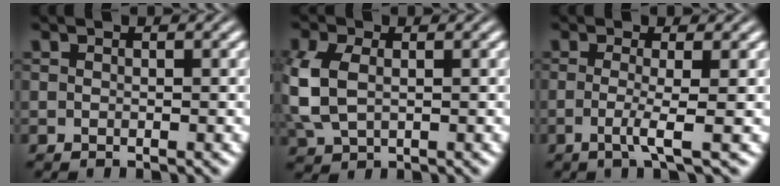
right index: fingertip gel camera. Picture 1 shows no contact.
{"total": 3.7, "force": [0.2, 2.6, 2.6], "torque": [-0.081, -0.015, 0.018]}
{"total": 2.4, "force": [-0.6, -1.1, 2.0], "torque": [-0.047, -0.018, -0.006]}